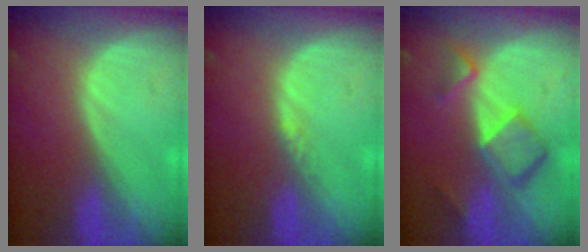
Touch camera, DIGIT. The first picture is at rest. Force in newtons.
{"total": 1.0, "press": 0.8, "slide": 0.6}
{"total": 7.2, "press": 6.2, "slide": 3.6}